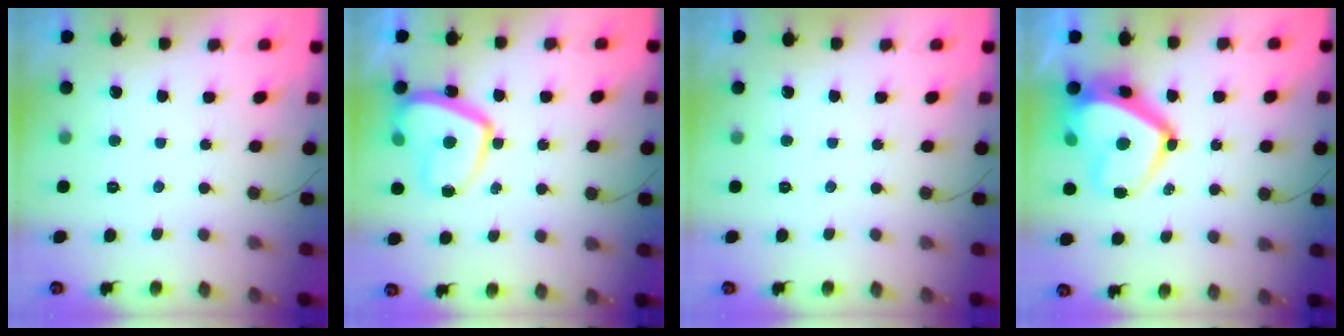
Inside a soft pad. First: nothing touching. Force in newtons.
{"total": 14.4, "press": 14.3, "slide": 1.4}
{"total": 0.0}
{"total": 16.2, "press": 16.1, "slide": 1.9}